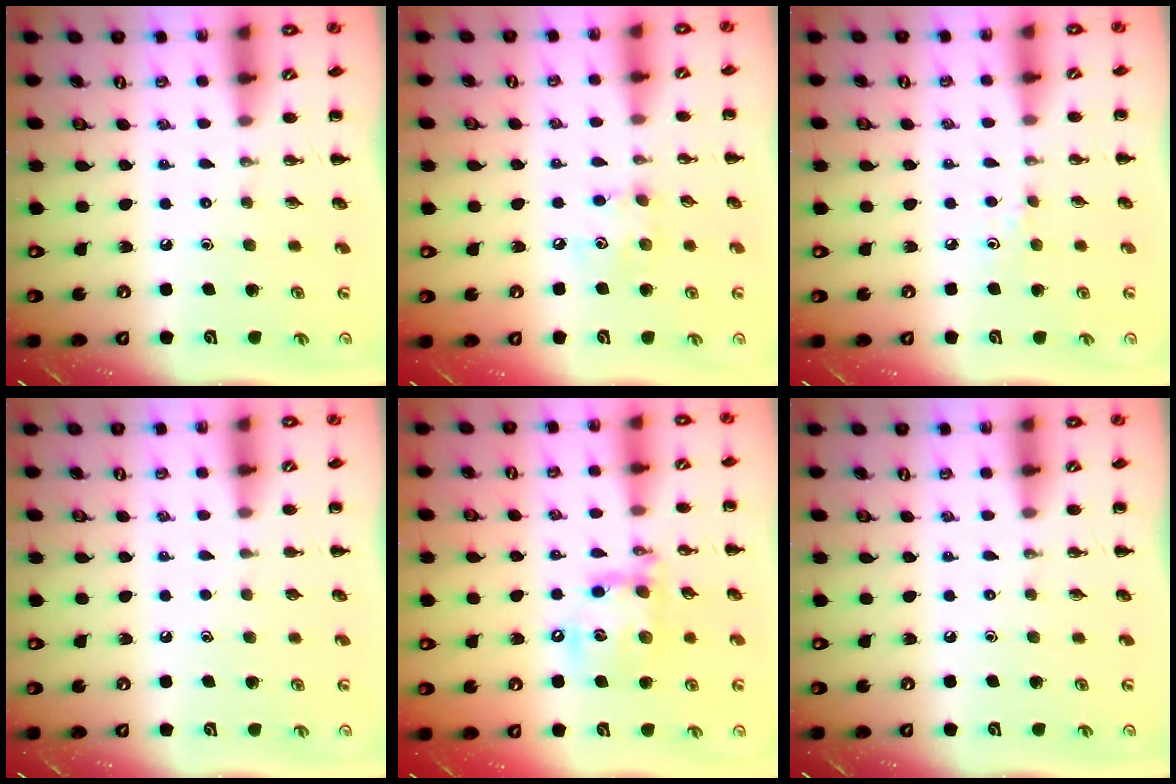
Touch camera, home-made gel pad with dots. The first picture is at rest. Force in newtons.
{"total": 5.3, "press": 5.3, "slide": 0.7}
{"total": 3.4, "press": 3.3, "slide": 0.9}
{"total": 0.8, "press": 0.8, "slide": 0.1}
{"total": 15.4, "press": 15.1, "slide": 2.9}
{"total": 0.0}